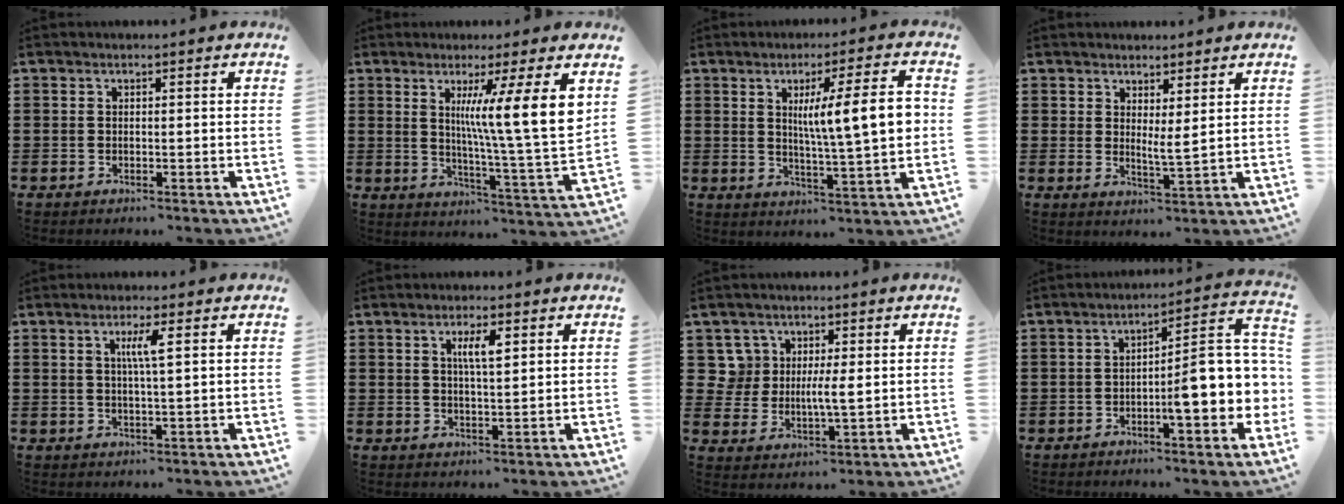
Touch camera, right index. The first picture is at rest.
{"total": 11.3, "force": [4.2, 0.3, 10.5], "torque": [-0.171, -0.026, 0.060]}
{"total": 10.3, "force": [1.9, 1.7, 10.0], "torque": [-0.156, -0.004, 0.020]}
{"total": 2.6, "force": [2.1, 0.3, 1.5], "torque": [-0.028, -0.007, 0.037]}
{"total": 3.4, "force": [1.0, 0.1, 3.2], "torque": [-0.066, 0.001, 0.013]}
{"total": 3.9, "force": [1.3, 1.0, 3.5], "torque": [-0.072, 0.009, 0.019]}
{"total": 4.8, "force": [1.5, 3.7, 2.6], "torque": [-0.061, 0.010, 0.026]}
{"total": 10.7, "force": [-1.8, 2.7, 10.2], "torque": [-0.138, -0.022, -0.036]}